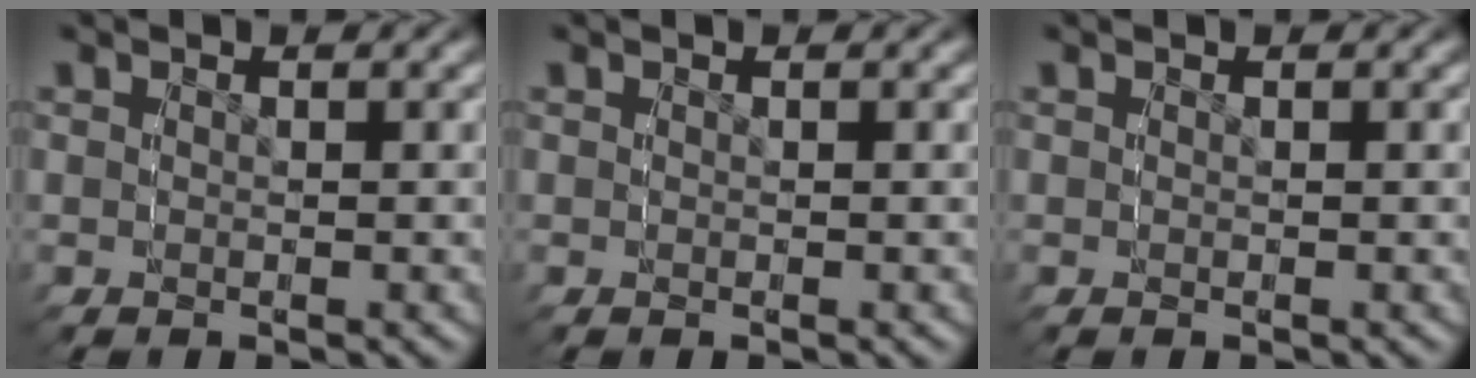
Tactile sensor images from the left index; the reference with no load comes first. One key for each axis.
{"total": 0.0}
{"total": 0.0}